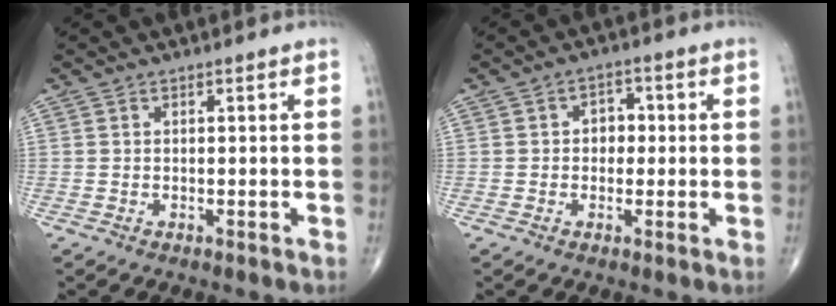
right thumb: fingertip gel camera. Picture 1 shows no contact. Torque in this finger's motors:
{"motor_torque": [-0.06, 0.05, 0.16, 0.11, 0.00]}